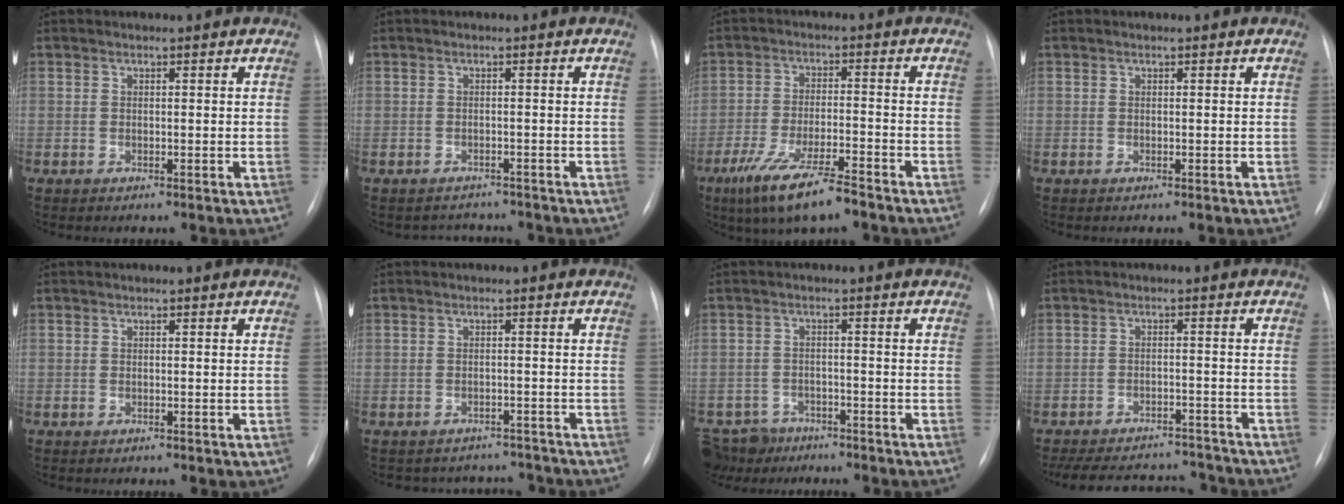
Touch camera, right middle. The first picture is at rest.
{"total": 2.8, "force": [-2.5, 1.1, -0.7], "torque": [0.008, 0.005, -0.036]}
{"total": 10.4, "force": [-7.4, 1.5, 7.2], "torque": [-0.137, -0.024, -0.128]}
{"total": 0.0}
{"total": 0.0}
{"total": 8.6, "force": [-8.0, 3.2, 0.0], "torque": [0.004, 0.027, -0.095]}
{"total": 8.0, "force": [-6.7, 4.3, 1.2], "torque": [-0.025, -0.001, -0.108]}
{"total": 16.5, "force": [-15.1, 4.8, 4.7], "torque": [-0.116, 0.004, -0.205]}